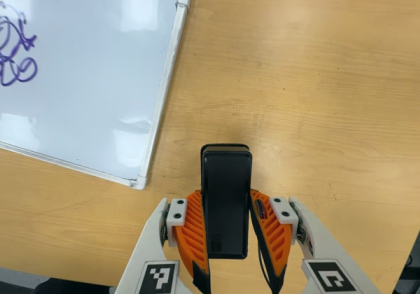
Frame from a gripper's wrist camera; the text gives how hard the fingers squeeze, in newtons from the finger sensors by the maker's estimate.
{"total": 3.8, "left": 2.2, "right": 5.5}